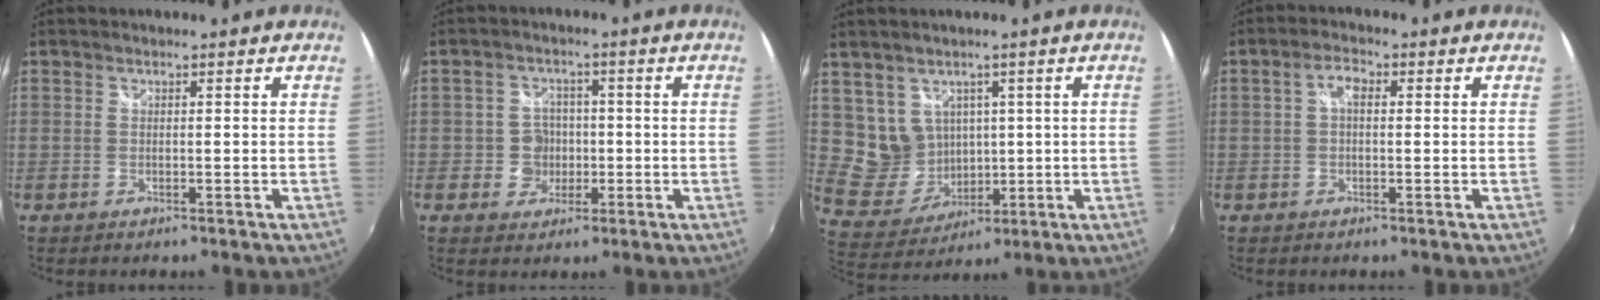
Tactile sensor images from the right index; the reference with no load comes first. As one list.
[{"total": 4.8, "force": [-1.0, 4.6, 0.8], "torque": [-0.014, 0.010, -0.014]}, {"total": 8.4, "force": [2.9, 7.7, 2.0], "torque": [-0.049, 0.004, 0.077]}, {"total": 2.9, "force": [0.3, 1.5, 2.4], "torque": [-0.046, 0.010, 0.005]}]